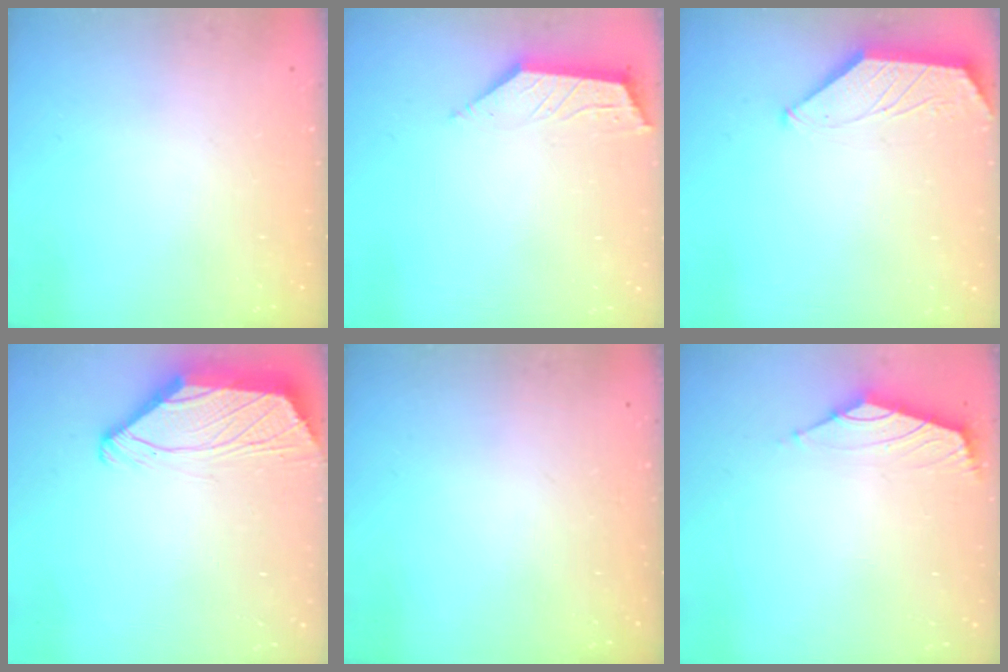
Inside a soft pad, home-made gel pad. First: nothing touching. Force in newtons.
{"total": 3.3, "press": 3.3, "slide": 0.1}
{"total": 1.3, "press": 1.3, "slide": 0.3}
{"total": 2.3, "press": 2.2, "slide": 0.6}
{"total": 0.0}
{"total": 1.7, "press": 1.6, "slide": 0.7}